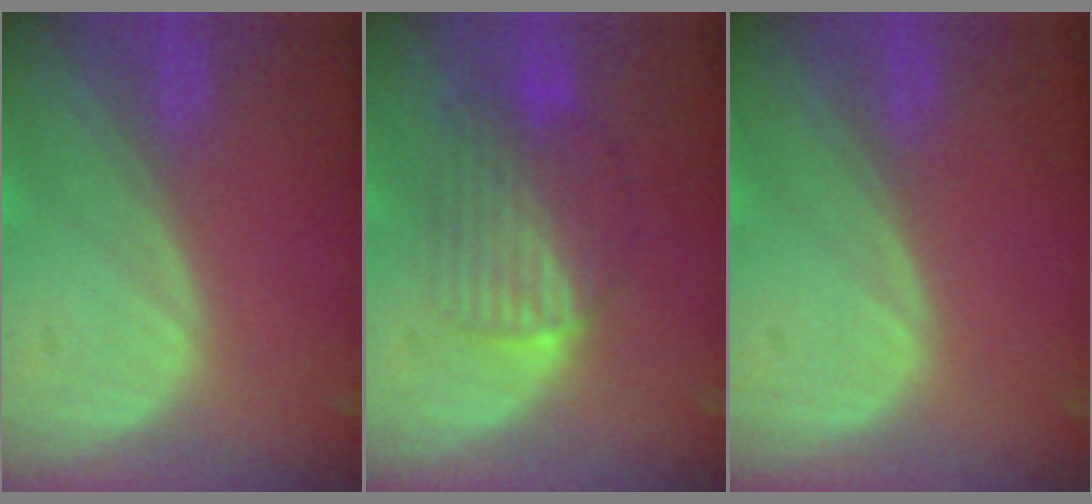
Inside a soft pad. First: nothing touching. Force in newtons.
{"total": 7.4, "press": 7.2, "slide": 1.7}
{"total": 0.0}